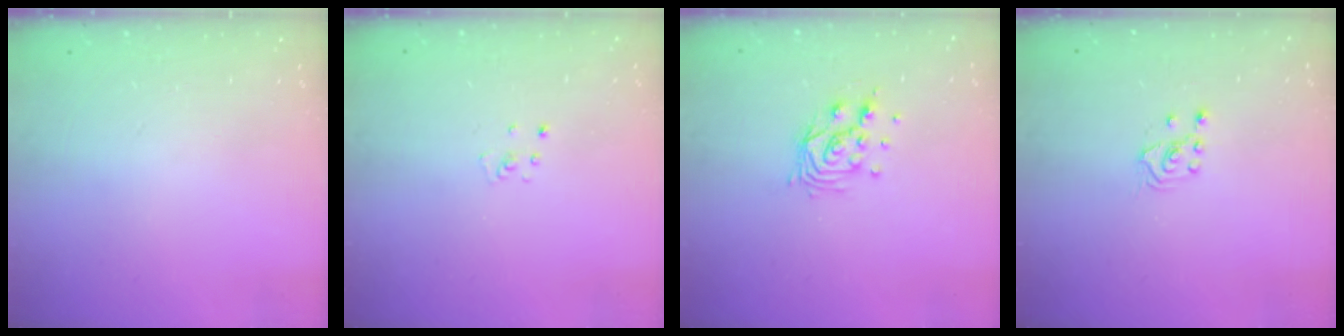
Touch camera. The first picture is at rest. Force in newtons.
{"total": 2.6, "press": 2.6, "slide": 0.3}
{"total": 9.5, "press": 9.4, "slide": 0.8}
{"total": 2.6, "press": 2.4, "slide": 0.8}